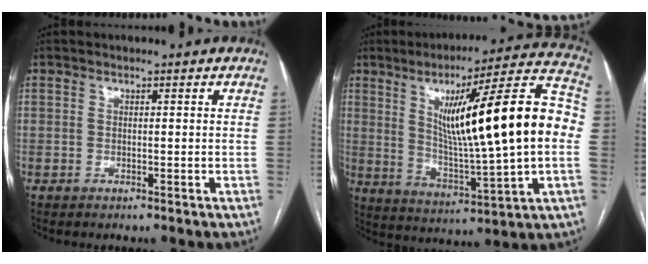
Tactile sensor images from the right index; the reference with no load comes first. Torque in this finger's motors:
{"motor_torque": [2.09, -0.05, 0.84, 0.21]}